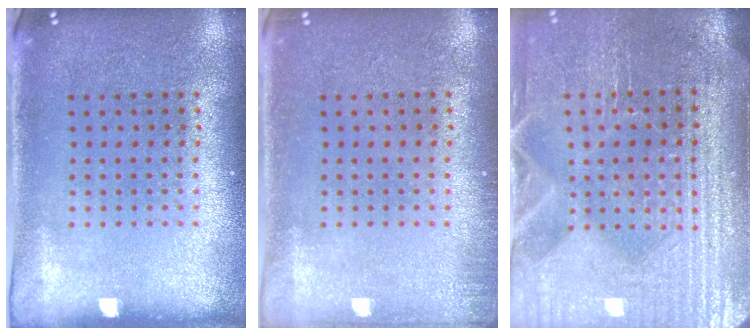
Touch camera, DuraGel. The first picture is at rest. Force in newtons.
{"total": 0.9, "press": 0.9, "slide": 0.2}
{"total": 4.0, "press": 3.8, "slide": 1.3}